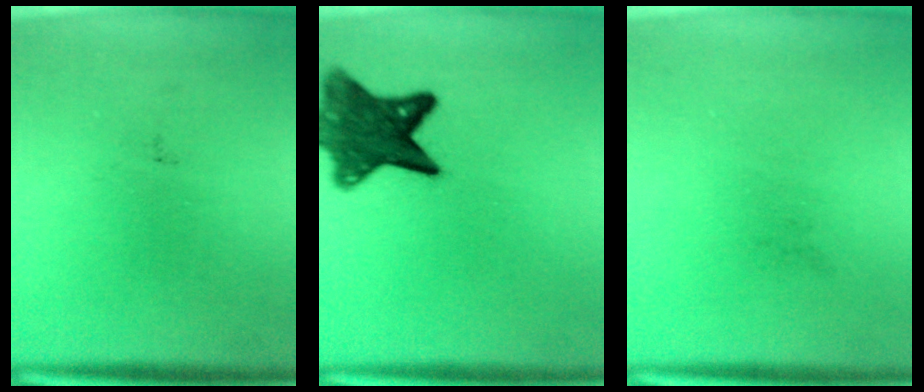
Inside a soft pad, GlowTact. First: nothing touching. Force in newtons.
{"total": 10.5}
{"total": 0.0}